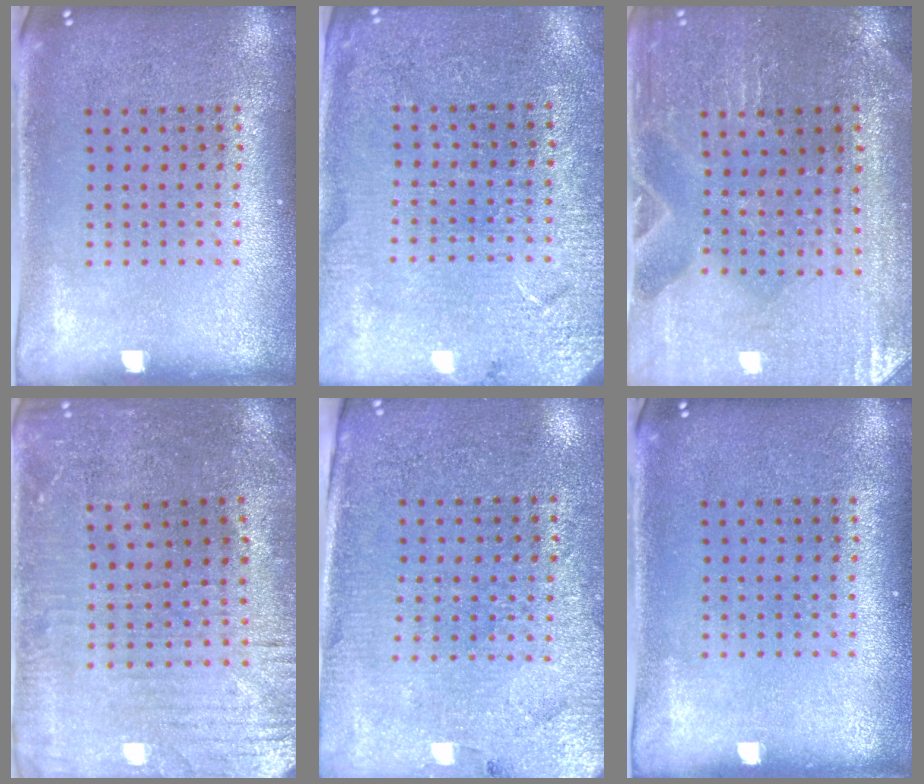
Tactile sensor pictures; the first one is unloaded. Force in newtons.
{"total": 2.9, "press": 2.9, "slide": 0.3}
{"total": 0.8, "press": 0.8, "slide": 0.2}
{"total": 1.1, "press": 1.0, "slide": 0.4}
{"total": 3.1, "press": 2.8, "slide": 1.3}
{"total": 0.0}